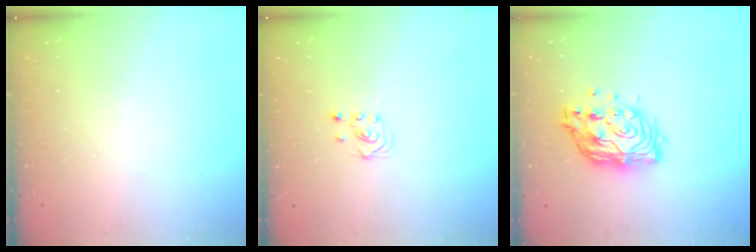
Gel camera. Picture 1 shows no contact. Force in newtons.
{"total": 2.7, "press": 2.4, "slide": 1.2}
{"total": 12.2, "press": 12.2, "slide": 1.0}